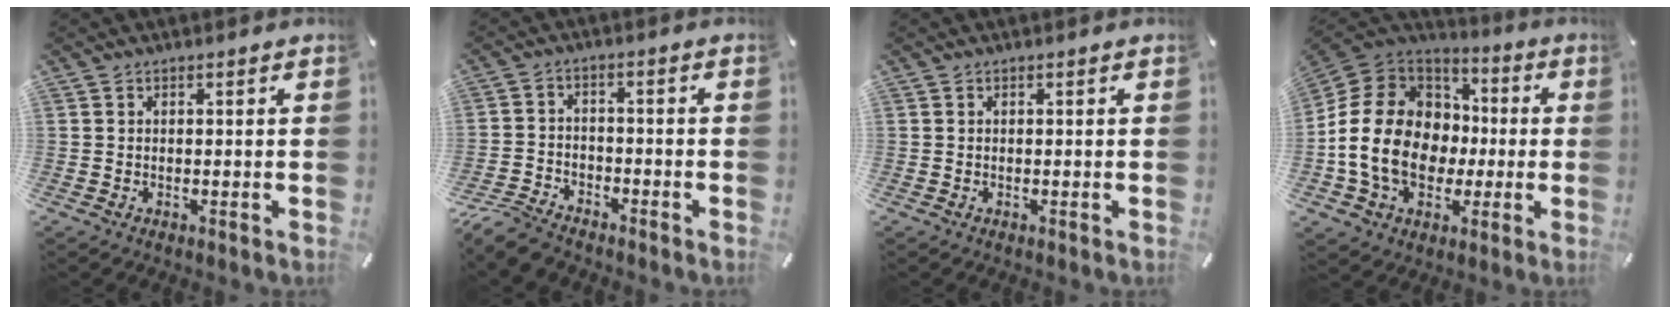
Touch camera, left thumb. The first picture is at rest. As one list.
[{"total": 6.7, "force": [-5.9, 2.6, 2.0], "torque": [-0.048, 0.026, -0.116]}, {"total": 0.0}, {"total": 18.6, "force": [-3.6, 15.2, 10.2], "torque": [-0.222, 0.025, -0.059]}]